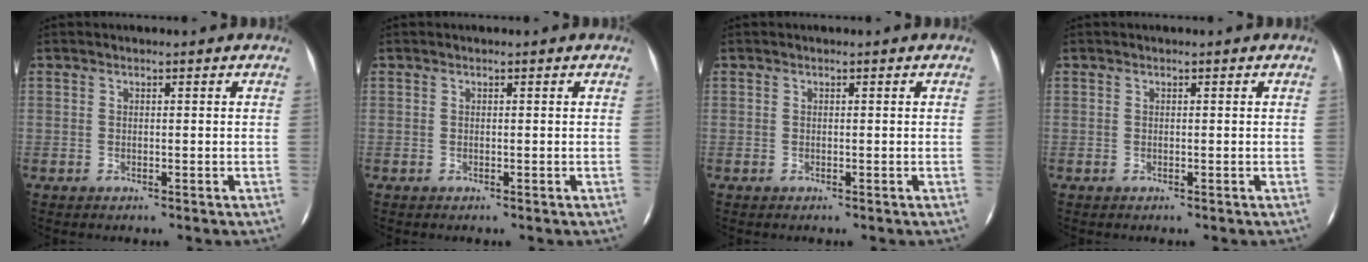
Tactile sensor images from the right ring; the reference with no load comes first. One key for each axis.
{"total": 0.0}
{"total": 0.0}
{"total": 0.0}